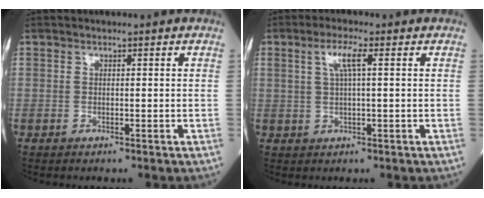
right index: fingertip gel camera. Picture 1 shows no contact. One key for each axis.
{"total": 3.8, "fx": 1.3, "fy": 0.3, "fz": 3.5, "tx": -0.076, "ty": 0.010, "tz": 0.025}